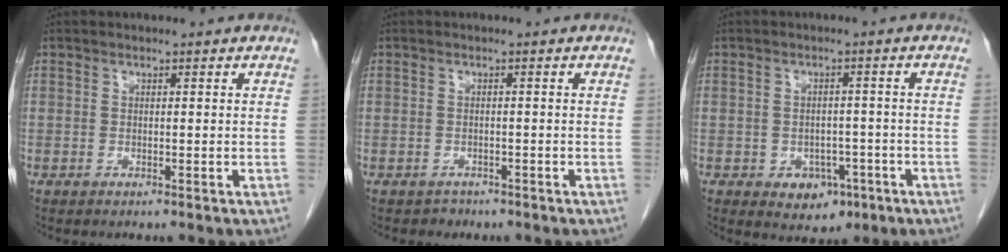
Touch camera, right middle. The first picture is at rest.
{"total": 1.3, "force": [-1.0, 0.8, -0.2], "torque": [-0.006, 0.002, -0.017]}
{"total": 5.1, "force": [-2.3, 3.8, 2.6], "torque": [-0.032, 0.004, -0.020]}